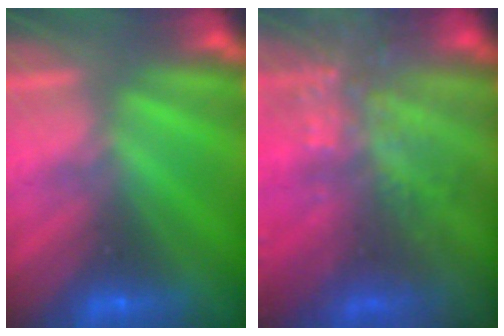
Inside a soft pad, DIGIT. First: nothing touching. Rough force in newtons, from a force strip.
{"total": 6.5}